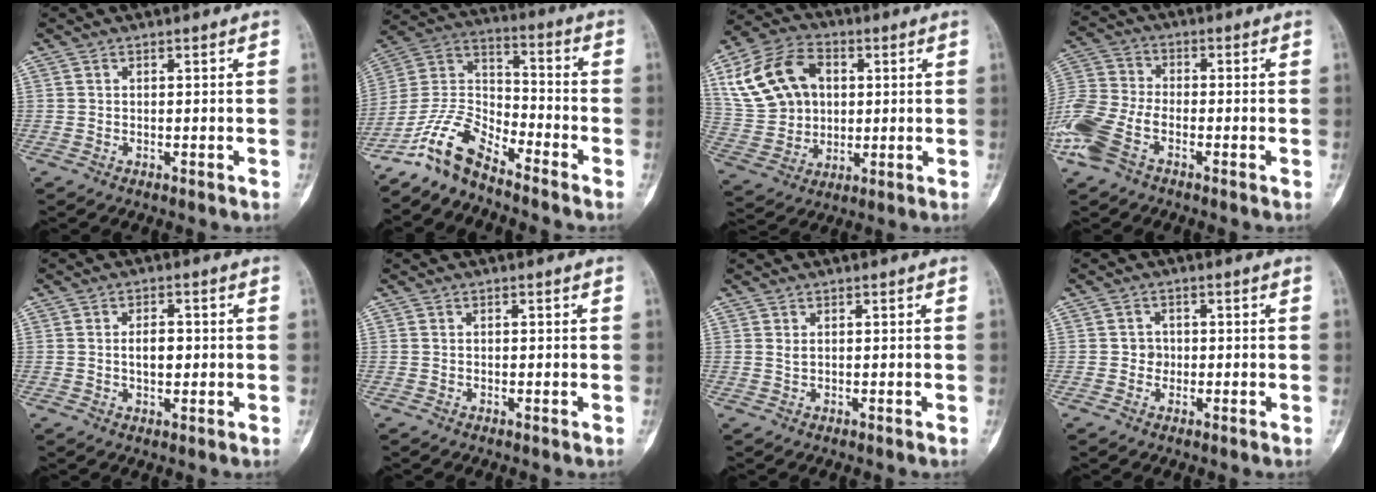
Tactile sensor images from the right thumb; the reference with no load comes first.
{"total": 10.9, "force": [-9.1, 3.5, 4.9], "torque": [-0.097, 0.082, -0.186]}
{"total": 16.6, "force": [4.6, 12.5, 10.0], "torque": [-0.173, 0.010, 0.089]}
{"total": 12.2, "force": [-5.5, 6.8, 8.5], "torque": [-0.208, 0.013, -0.115]}
{"total": 3.9, "force": [0.0, 2.3, 3.2], "torque": [-0.040, 0.003, -0.001]}
{"total": 0.0}
{"total": 0.7, "force": [0.1, 0.4, 0.5], "torque": [-0.009, 0.001, 0.004]}
{"total": 2.2, "force": [-0.4, 2.0, 0.8], "torque": [0.008, 0.010, -0.010]}